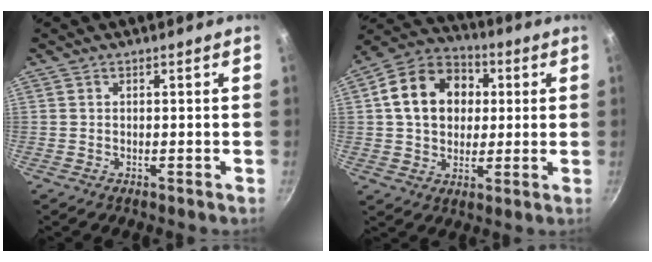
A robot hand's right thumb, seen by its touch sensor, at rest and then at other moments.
{"total": 15.8, "force": [2.7, 12.4, 9.3], "torque": [-0.134, 0.024, 0.034]}